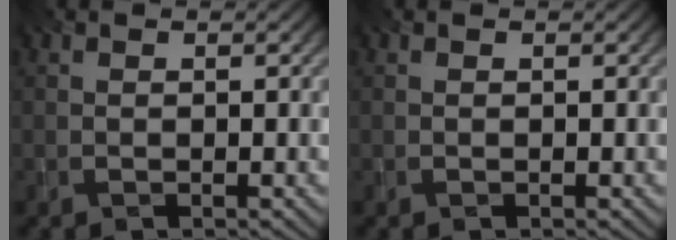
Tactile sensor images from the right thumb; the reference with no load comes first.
{"total": 0.0}